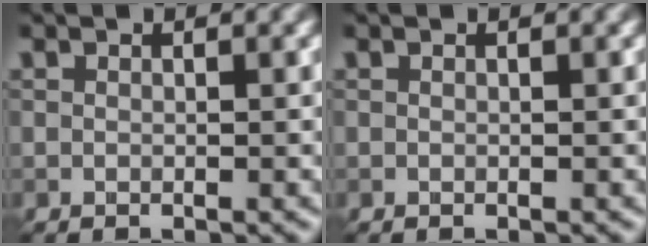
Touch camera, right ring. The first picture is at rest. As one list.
[{"total": 0.0}]